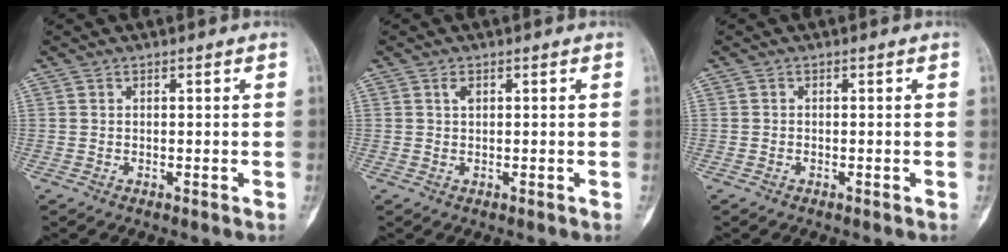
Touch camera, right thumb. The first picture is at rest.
{"total": 1.0, "force": [0.5, 0.5, 0.7], "torque": [-0.008, 0.001, 0.009]}
{"total": 0.0}